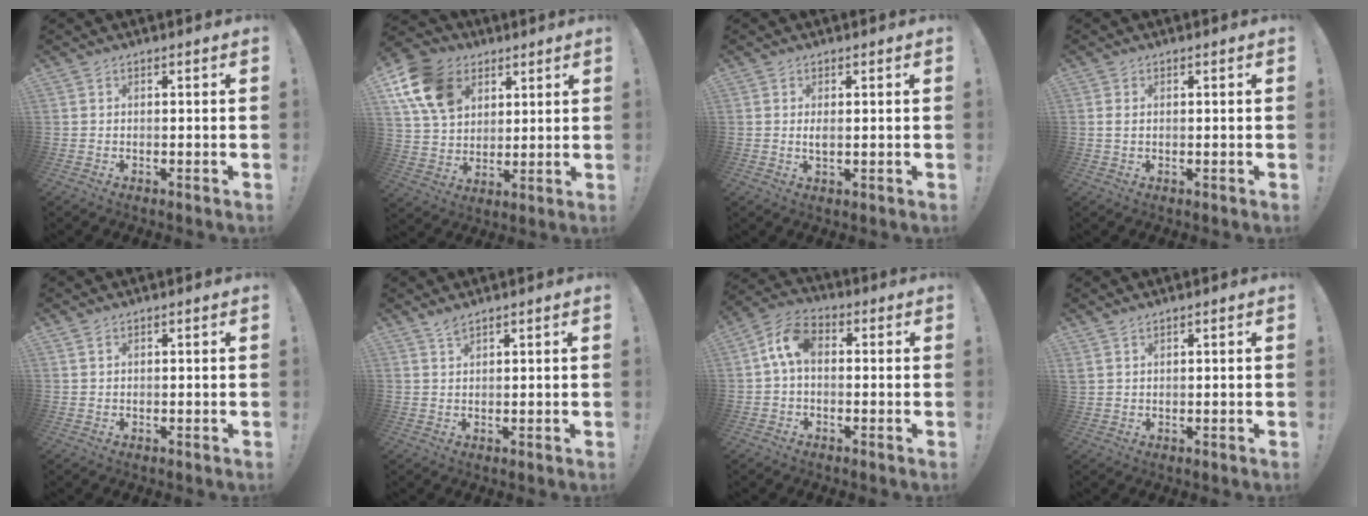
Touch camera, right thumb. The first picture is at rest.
{"total": 16.6, "force": [7.4, 12.2, 8.5], "torque": [-0.142, -0.028, 0.145]}
{"total": 1.9, "force": [0.4, 0.6, 1.7], "torque": [-0.028, -0.002, 0.005]}
{"total": 1.2, "force": [0.3, 0.6, 0.9], "torque": [-0.018, 0.003, 0.004]}
{"total": 1.1, "force": [0.8, 0.4, 0.6], "torque": [-0.004, -0.004, 0.014]}
{"total": 2.0, "force": [1.7, 0.3, 0.9], "torque": [-0.021, -0.007, 0.031]}
{"total": 8.9, "force": [0.8, 5.5, 6.9], "torque": [-0.144, 0.018, 0.022]}
{"total": 1.7, "force": [1.3, 0.7, 0.9], "torque": [-0.027, -0.001, 0.027]}